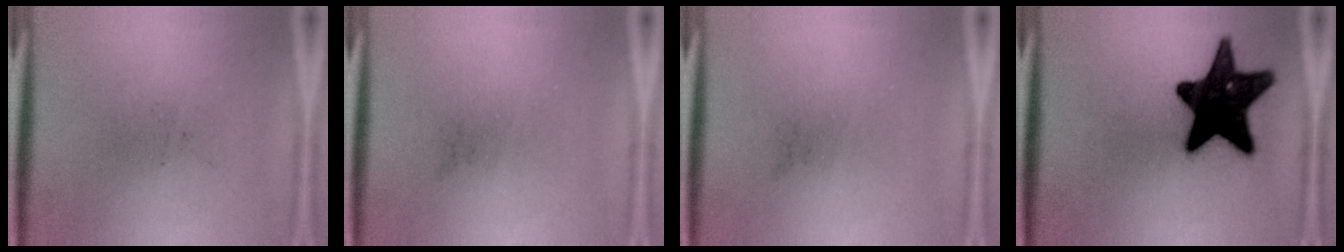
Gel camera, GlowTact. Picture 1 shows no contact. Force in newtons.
{"total": 0.0}
{"total": 0.0}
{"total": 17.2}